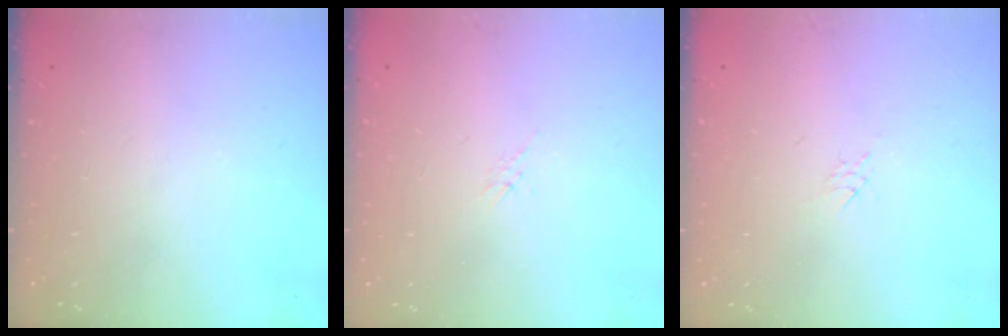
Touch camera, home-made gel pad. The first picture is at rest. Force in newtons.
{"total": 1.7, "press": 1.6, "slide": 0.4}
{"total": 2.2, "press": 2.2, "slide": 0.4}